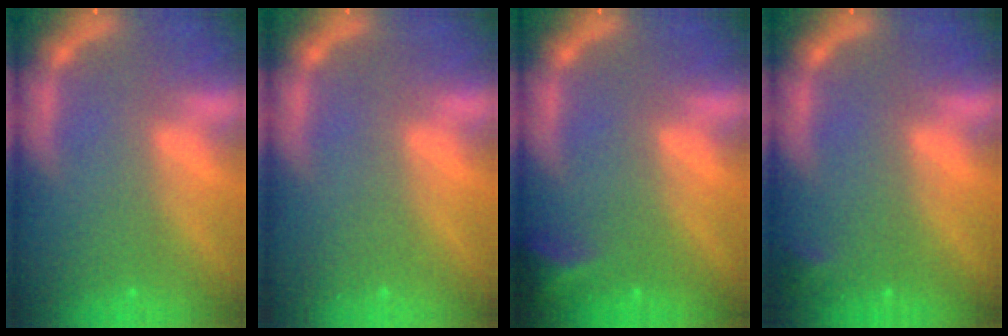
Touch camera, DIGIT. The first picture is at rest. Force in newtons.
{"total": 0.0}
{"total": 2.9}
{"total": 0.9}